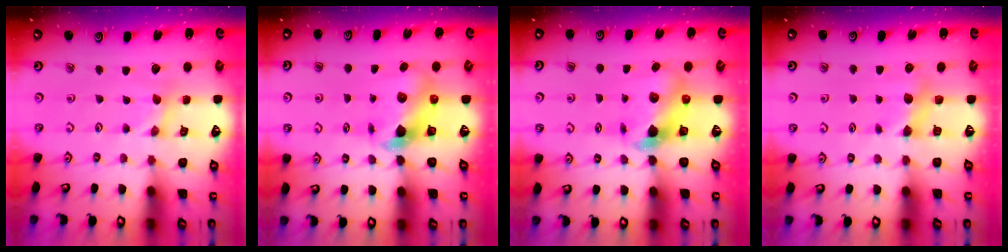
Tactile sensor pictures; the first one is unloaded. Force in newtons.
{"total": 6.9, "press": 6.8, "slide": 1.1}
{"total": 6.9, "press": 6.8, "slide": 1.1}
{"total": 5.2, "press": 5.1, "slide": 0.6}